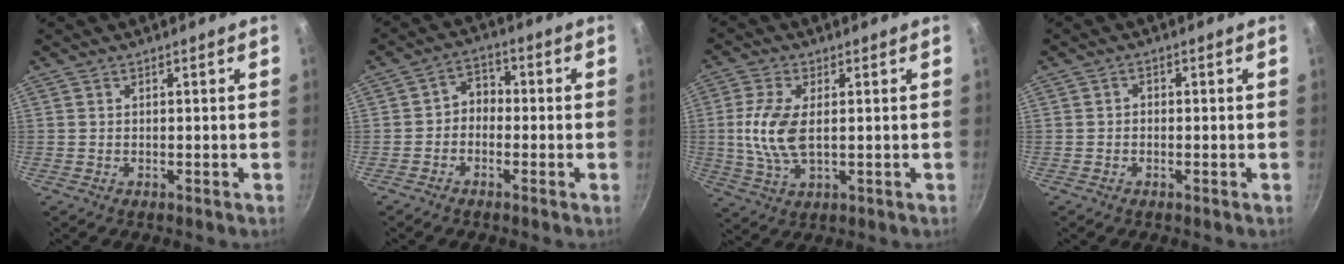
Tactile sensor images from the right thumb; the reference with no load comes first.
{"total": 4.1, "force": [-1.2, 3.2, 2.2], "torque": [-0.016, 0.025, -0.032]}
{"total": 9.2, "force": [0.5, 4.6, 8.0], "torque": [-0.167, -0.002, 0.009]}
{"total": 1.1, "force": [-0.4, 0.9, 0.5], "torque": [-0.007, 0.005, -0.008]}